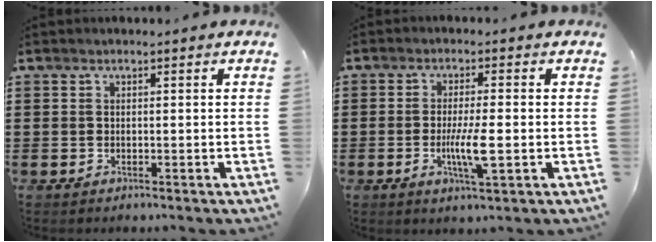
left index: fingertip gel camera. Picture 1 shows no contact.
{"total": 5.6, "force": [-1.0, 0.9, 5.5], "torque": [-0.107, -0.008, -0.021]}